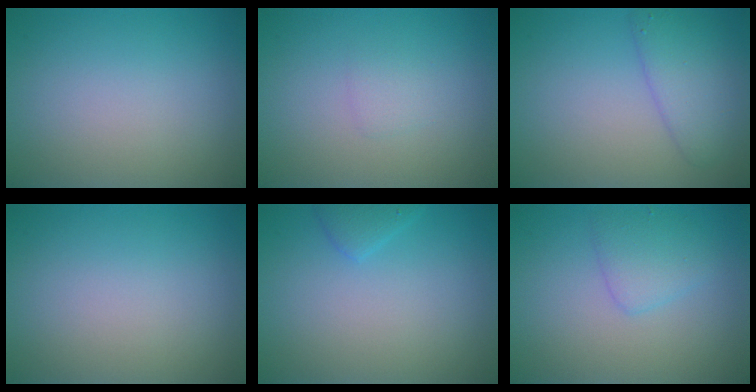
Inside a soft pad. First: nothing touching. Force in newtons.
{"total": 0.9, "press": 0.9, "slide": 0.0}
{"total": 3.4, "press": 3.4, "slide": 0.2}
{"total": 0.0}
{"total": 1.2, "press": 1.2, "slide": 0.2}
{"total": 2.2, "press": 2.2, "slide": 0.1}